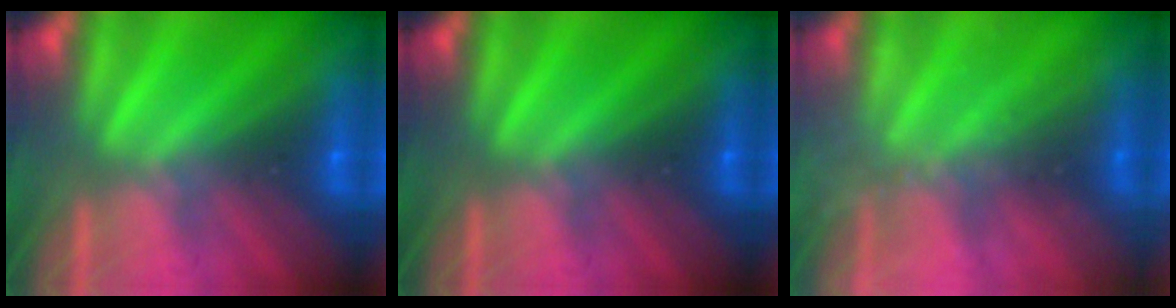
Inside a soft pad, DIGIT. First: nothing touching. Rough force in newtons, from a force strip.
{"total": 0.0}
{"total": 2.0}